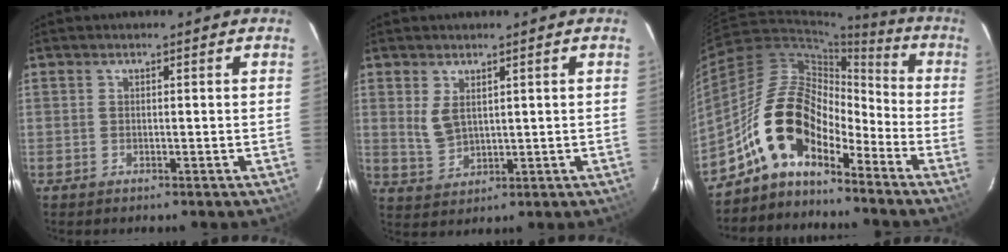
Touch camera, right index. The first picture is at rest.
{"total": 4.1, "force": [1.8, 2.4, 2.9], "torque": [-0.055, -0.005, 0.043]}
{"total": 12.8, "force": [-8.8, 6.5, 6.7], "torque": [-0.112, 0.027, -0.174]}